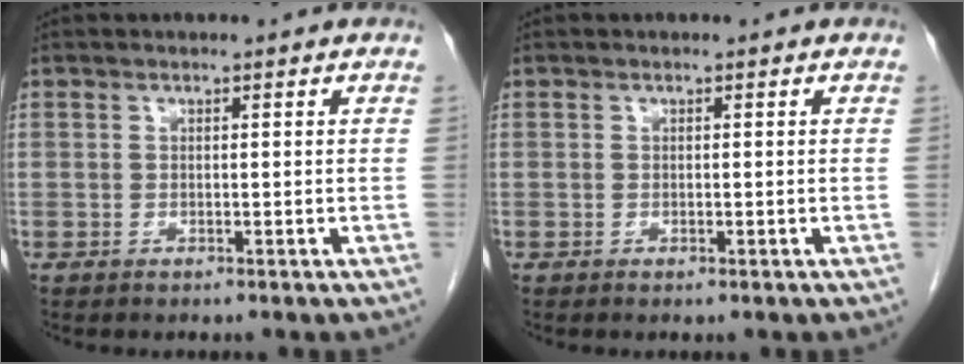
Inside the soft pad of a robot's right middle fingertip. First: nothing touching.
{"total": 0.0}